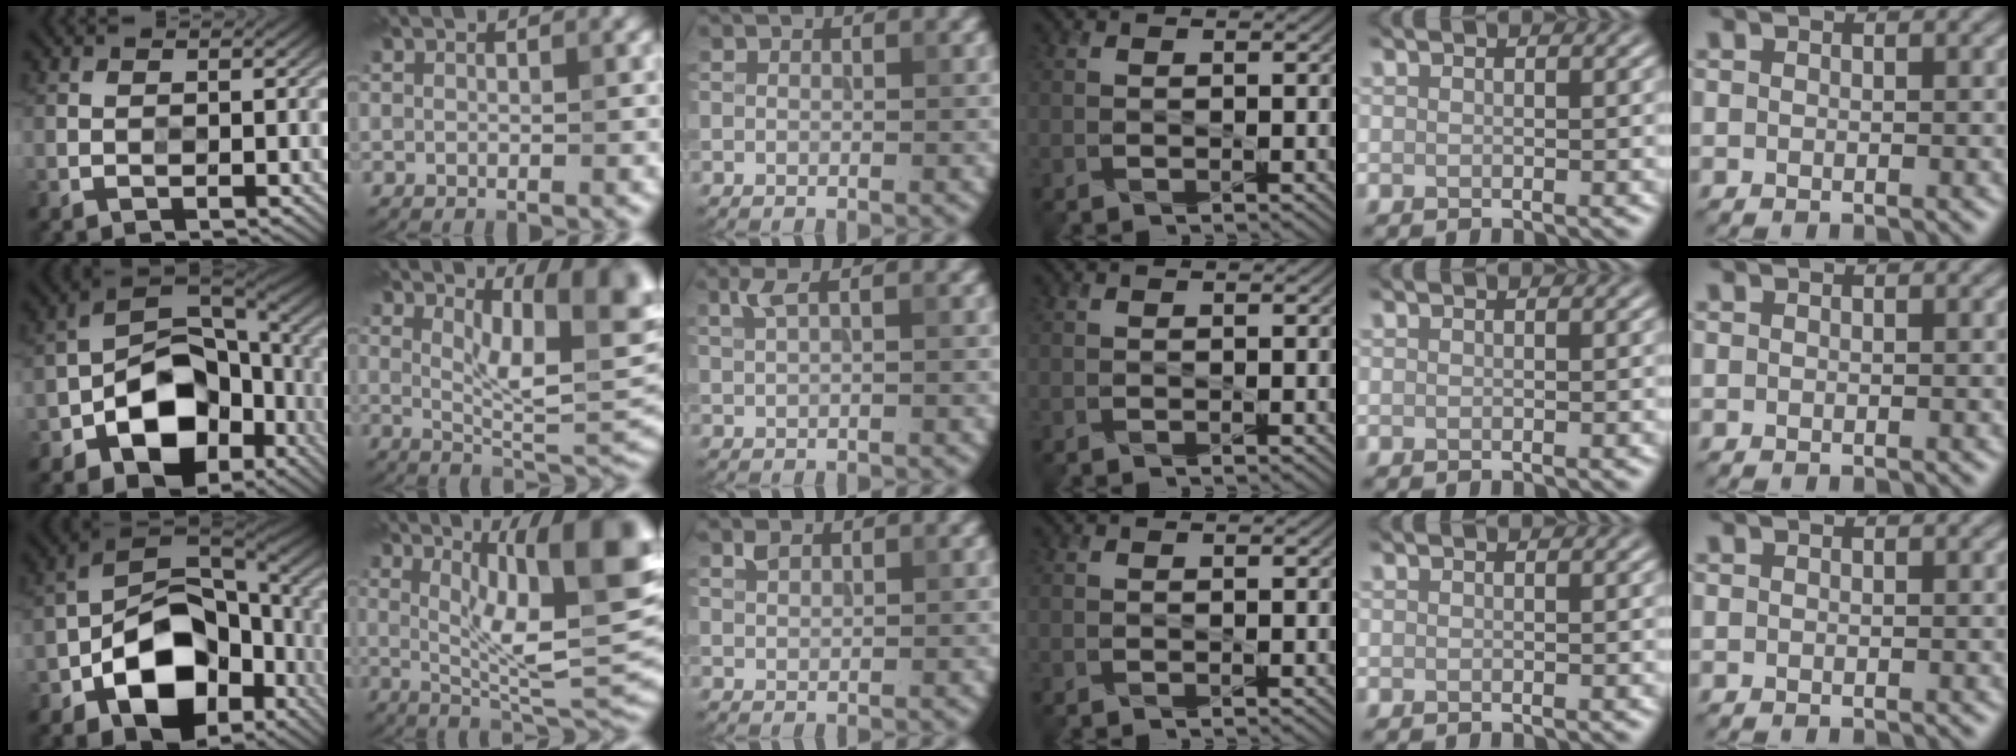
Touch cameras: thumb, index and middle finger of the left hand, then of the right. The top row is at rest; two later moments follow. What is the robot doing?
{"motion": "press", "object": "stopwatch"}